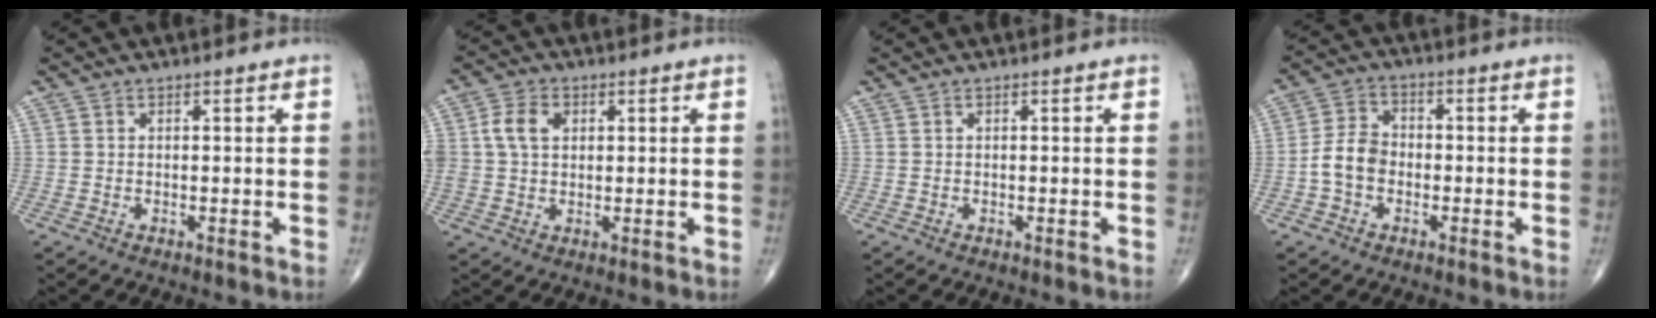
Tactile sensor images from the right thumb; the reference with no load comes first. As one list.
[{"total": 6.4, "force": [1.6, 4.7, 4.1], "torque": [-0.074, 0.005, 0.028]}, {"total": 0.0}, {"total": 6.3, "force": [-1.6, 4.7, 3.9], "torque": [-0.067, 0.022, -0.042]}]